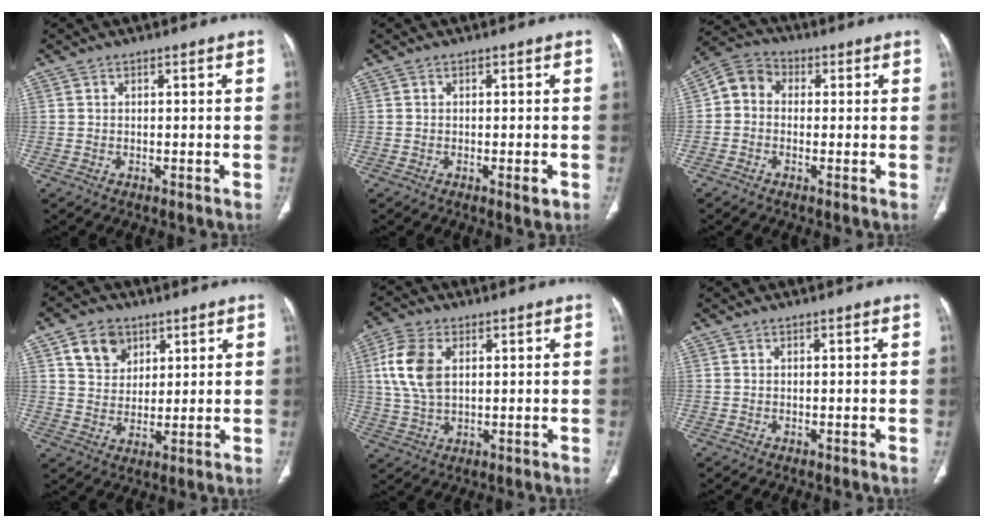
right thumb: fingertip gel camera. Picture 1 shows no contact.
{"total": 1.6, "force": [-0.6, 0.4, 1.4], "torque": [-0.017, -0.002, -0.007]}
{"total": 6.1, "force": [0.0, 5.2, 3.3], "torque": [-0.048, 0.020, -0.018]}
{"total": 8.0, "force": [4.1, 6.1, 3.2], "torque": [-0.030, -0.020, 0.076]}
{"total": 9.7, "force": [2.3, 5.9, 7.3], "torque": [-0.156, 0.001, 0.047]}
{"total": 0.0}